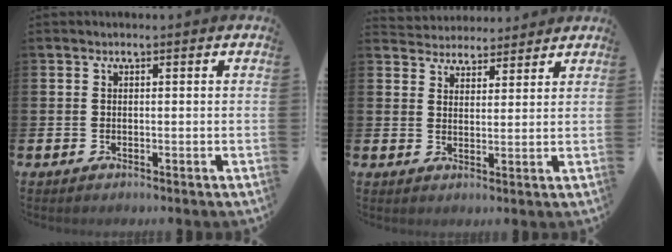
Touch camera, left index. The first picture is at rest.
{"total": 3.9, "force": [3.8, 1.0, -0.5], "torque": [-0.009, -0.018, 0.070]}